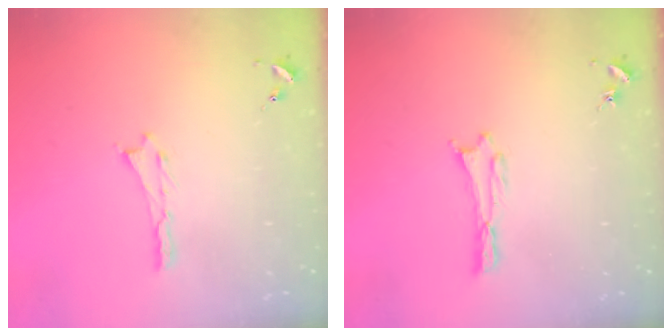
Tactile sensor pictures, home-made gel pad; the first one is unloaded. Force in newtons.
{"total": 0.7, "press": 0.7, "slide": 0.1}